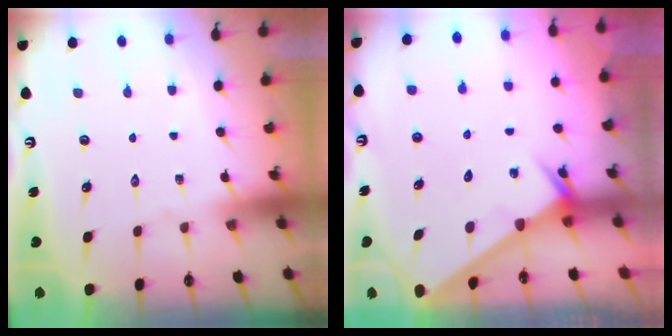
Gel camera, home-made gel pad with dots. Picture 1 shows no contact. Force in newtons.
{"total": 2.6, "press": 2.6, "slide": 0.0}